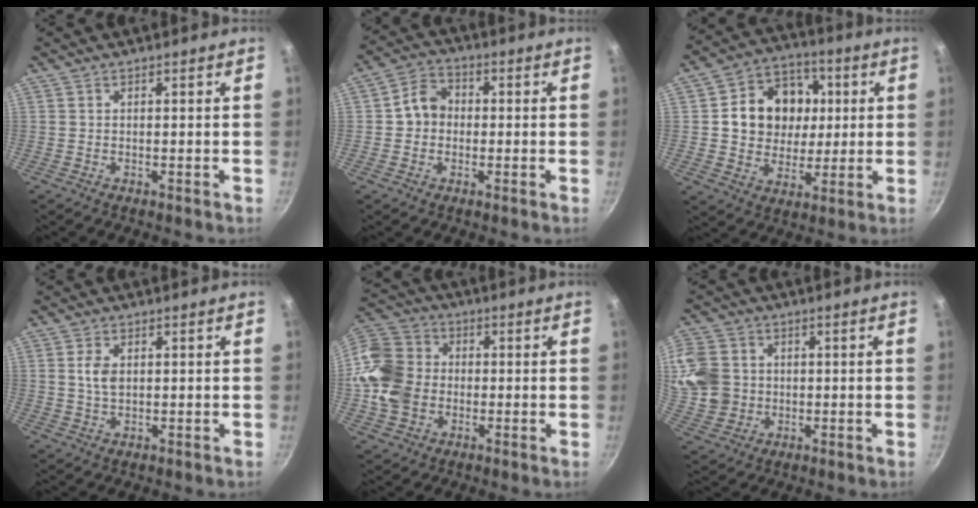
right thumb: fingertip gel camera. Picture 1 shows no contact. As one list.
[{"total": 6.3, "force": [-0.2, 5.3, 3.3], "torque": [-0.027, 0.018, -0.016]}, {"total": 15.4, "force": [2.3, 13.1, 7.8], "torque": [-0.095, 0.011, 0.036]}, {"total": 3.8, "force": [0.6, 2.4, 2.8], "torque": [-0.049, 0.001, 0.012]}, {"total": 15.0, "force": [-1.5, 12.5, 8.1], "torque": [-0.146, 0.026, -0.043]}, {"total": 12.6, "force": [1.2, 11.1, 5.7], "torque": [-0.107, -0.002, 0.022]}]